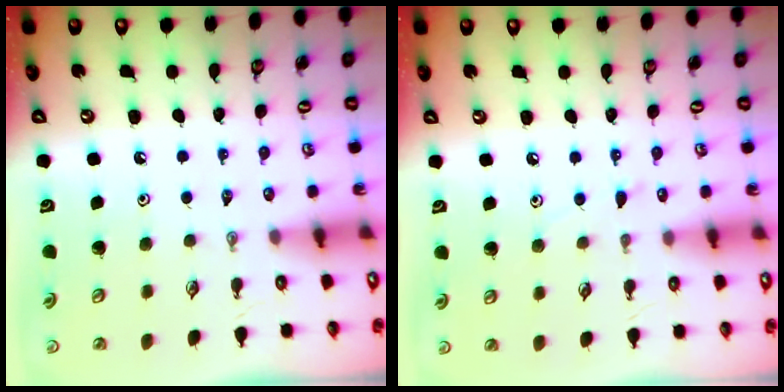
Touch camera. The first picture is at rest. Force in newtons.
{"total": 4.7, "press": 4.6, "slide": 0.5}